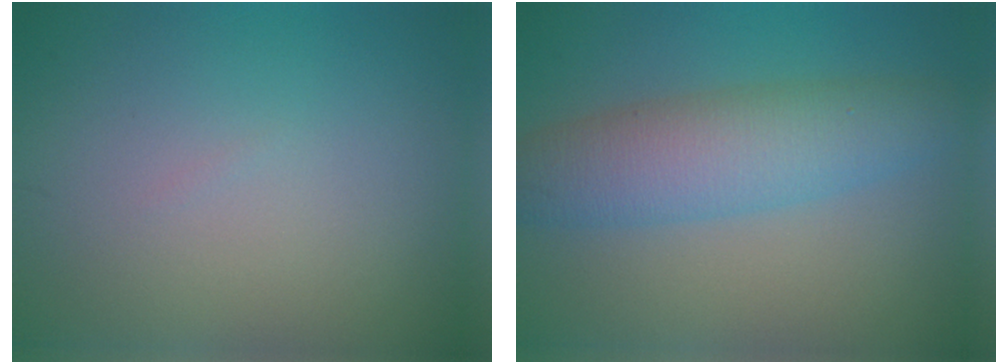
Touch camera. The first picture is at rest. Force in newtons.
{"total": 6.0, "press": 6.0, "slide": 0.1}